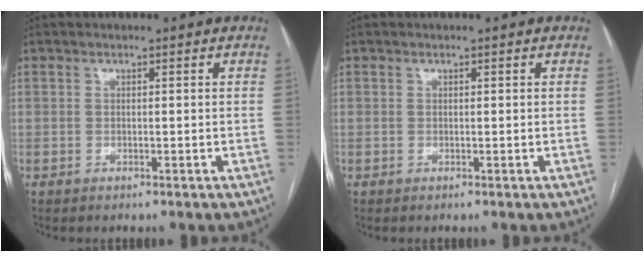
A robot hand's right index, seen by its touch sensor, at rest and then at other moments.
{"total": 0.0}